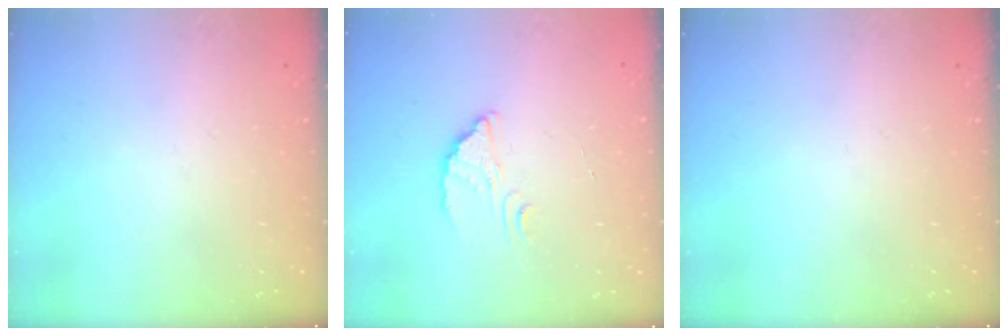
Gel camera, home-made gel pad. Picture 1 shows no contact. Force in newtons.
{"total": 2.6, "press": 2.6, "slide": 0.1}
{"total": 0.0}